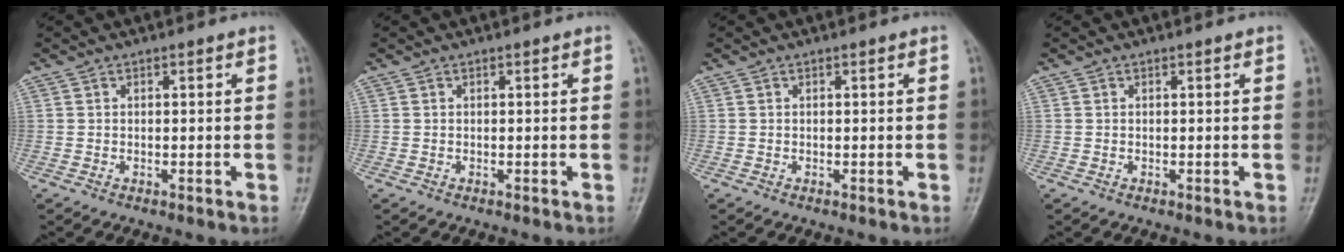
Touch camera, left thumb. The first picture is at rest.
{"total": 0.0}
{"total": 0.0}
{"total": 0.0}